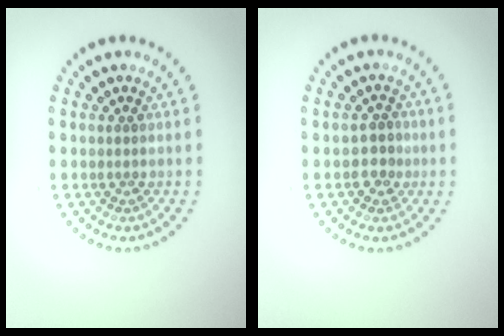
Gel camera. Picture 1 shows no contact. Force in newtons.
{"total": 1.8, "press": 1.7, "slide": 0.6}